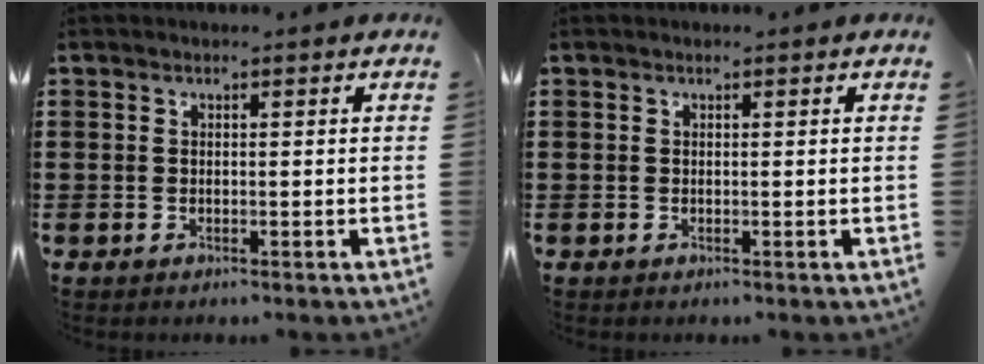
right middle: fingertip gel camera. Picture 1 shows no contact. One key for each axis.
{"total": 0.0}